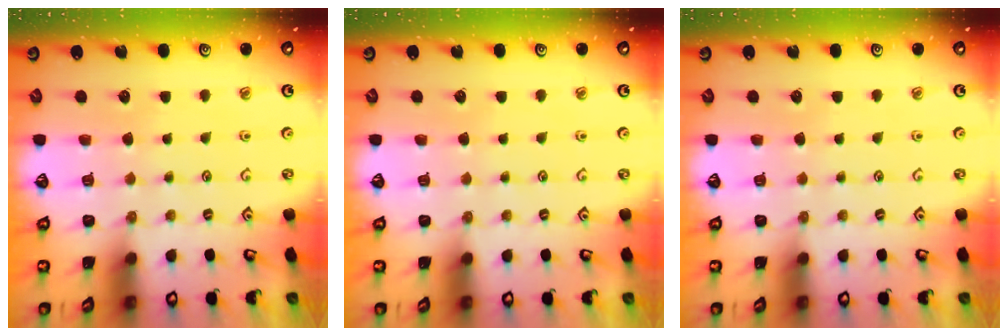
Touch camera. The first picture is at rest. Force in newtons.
{"total": 0.0}
{"total": 0.0}